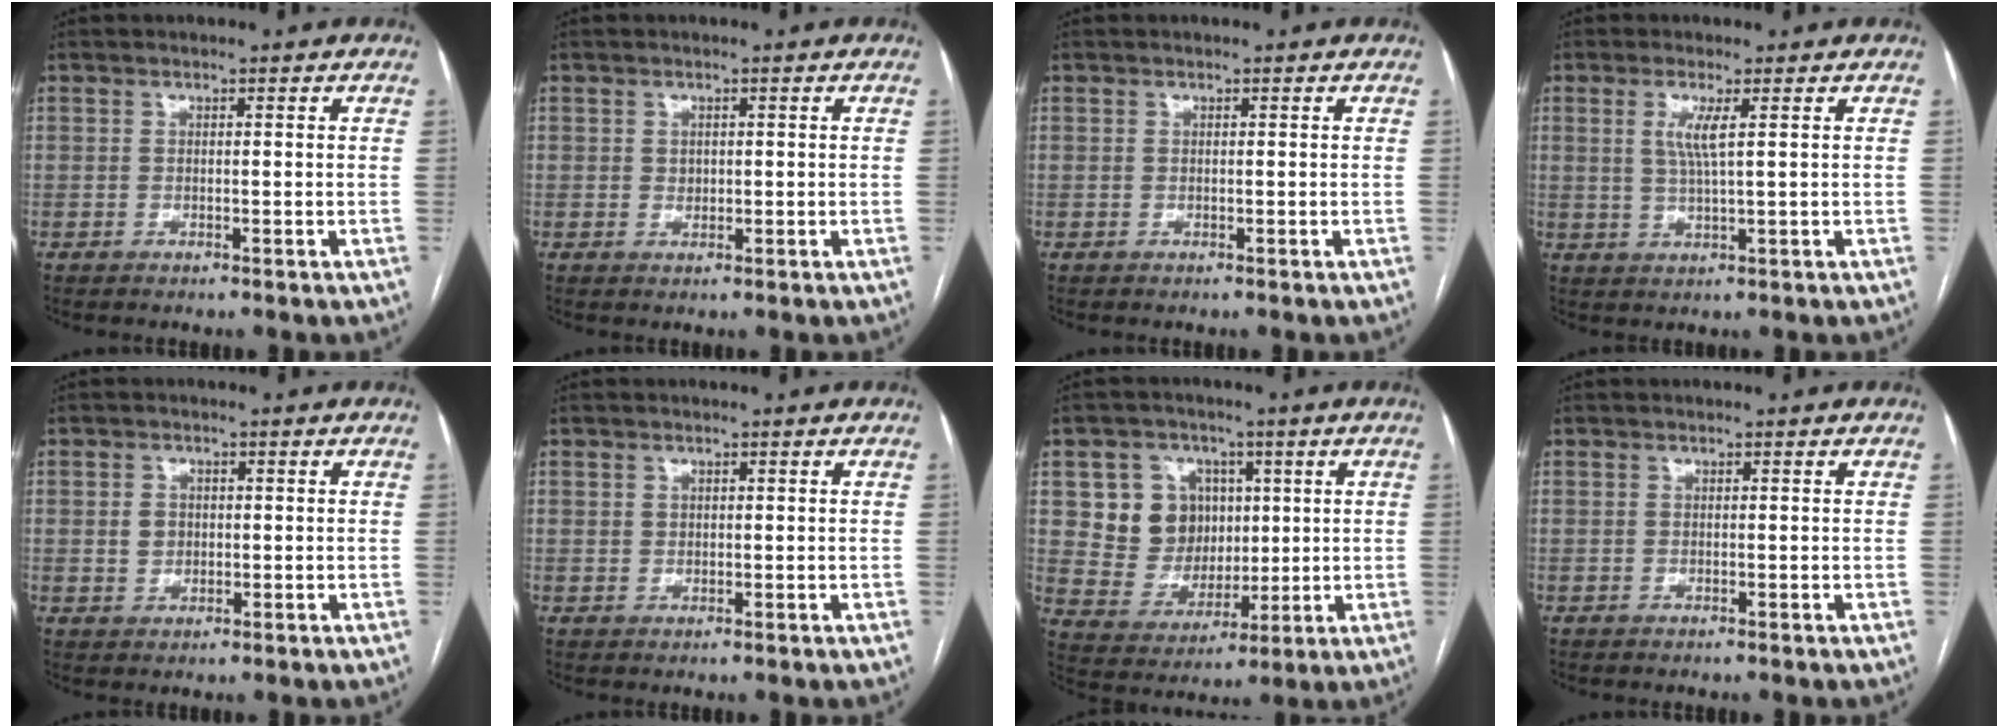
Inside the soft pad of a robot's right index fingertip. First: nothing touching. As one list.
[{"total": 1.2, "force": [0.2, 1.0, 0.6], "torque": [-0.009, 0.000, 0.005]}, {"total": 0.0}, {"total": 3.7, "force": [1.1, -0.1, 3.5], "torque": [-0.077, -0.003, 0.022]}, {"total": 2.5, "force": [0.2, 2.2, 1.2], "torque": [-0.021, 0.007, 0.009]}, {"total": 0.9, "force": [0.3, 0.8, 0.2], "torque": [0.001, 0.000, 0.004]}, {"total": 10.3, "force": [2.9, 9.2, 3.5], "torque": [-0.076, 0.029, 0.065]}, {"total": 0.0}]